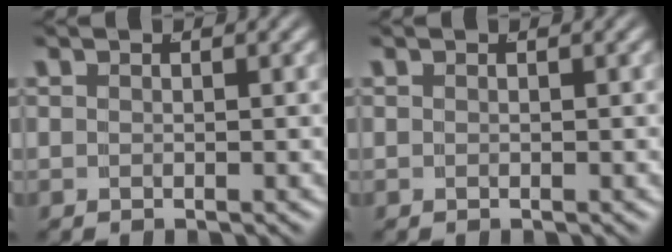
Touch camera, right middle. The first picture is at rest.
{"total": 0.0}